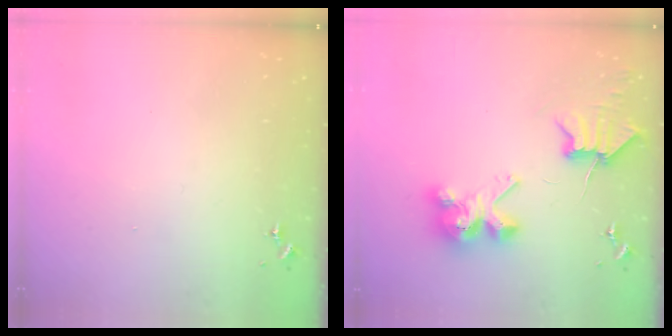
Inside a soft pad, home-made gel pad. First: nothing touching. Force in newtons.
{"total": 8.6, "press": 8.6, "slide": 0.7}